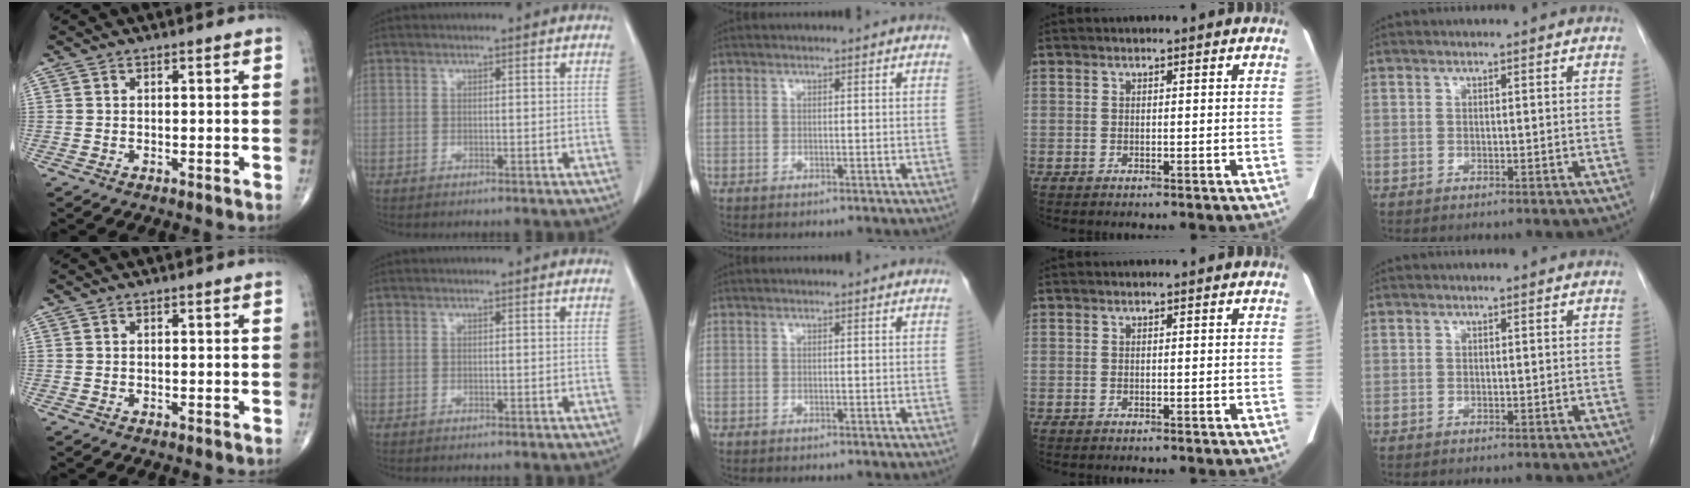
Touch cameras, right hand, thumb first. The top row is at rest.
{}